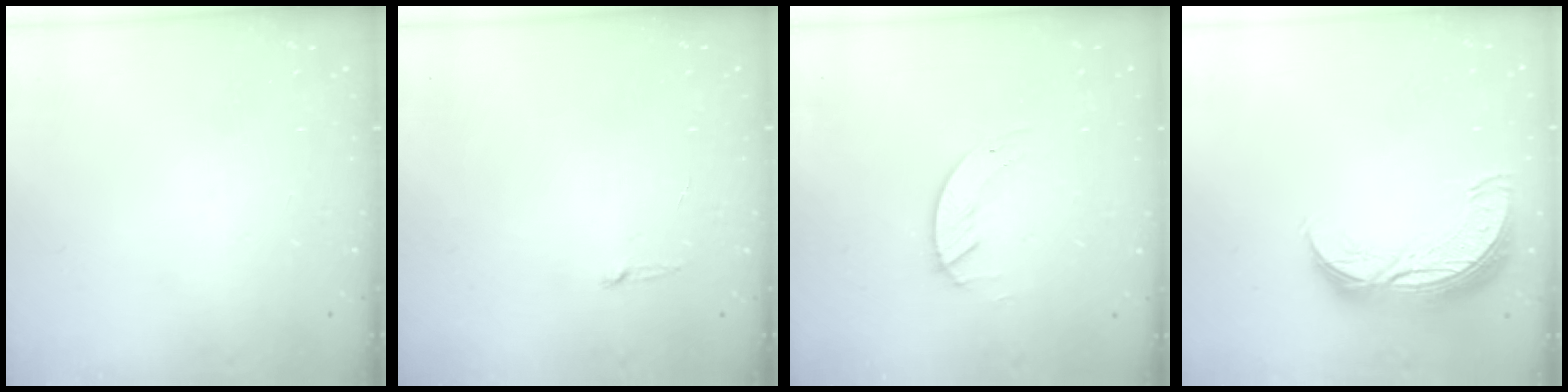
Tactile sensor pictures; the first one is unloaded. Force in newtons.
{"total": 2.5, "press": 2.5, "slide": 0.2}
{"total": 1.2, "press": 1.1, "slide": 0.2}
{"total": 10.6, "press": 10.6, "slide": 0.8}